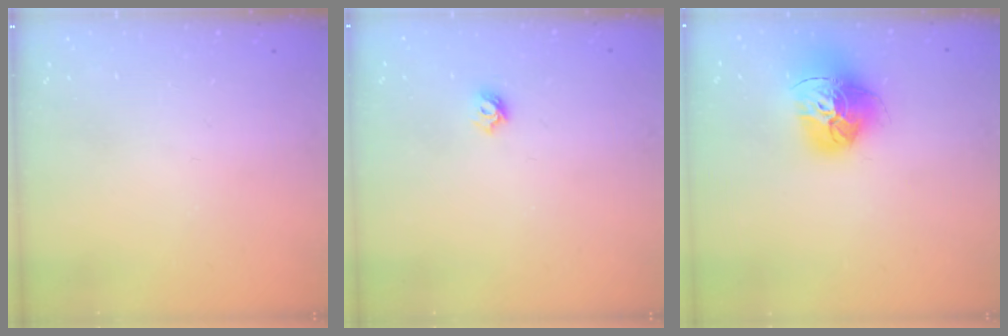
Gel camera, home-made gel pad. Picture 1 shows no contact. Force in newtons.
{"total": 5.5, "press": 5.5, "slide": 0.7}
{"total": 17.4, "press": 17.3, "slide": 1.7}